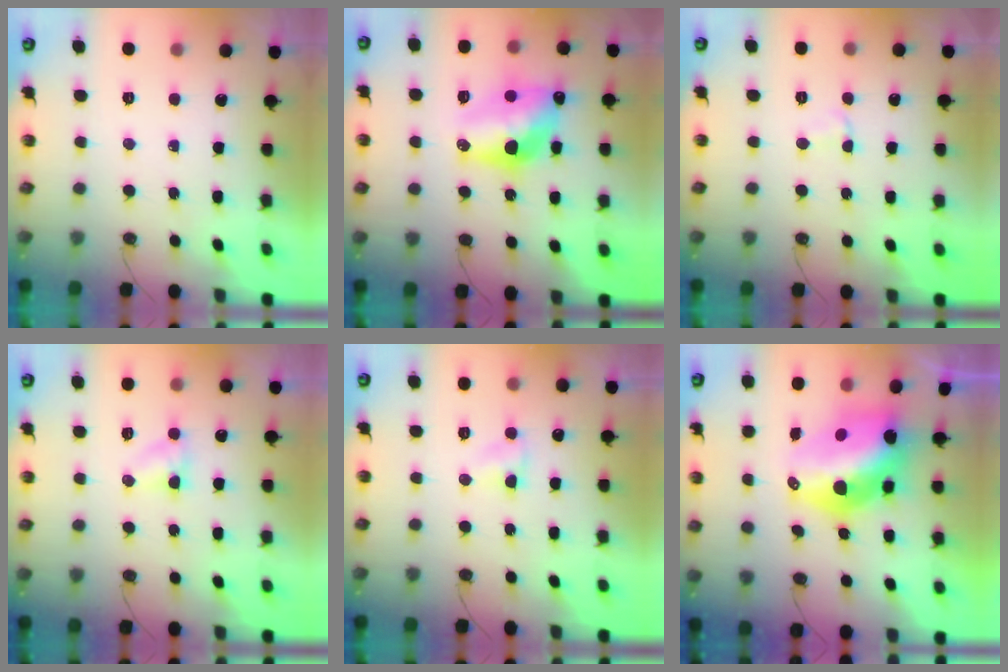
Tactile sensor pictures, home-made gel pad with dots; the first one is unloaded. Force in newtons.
{"total": 13.8, "press": 13.8, "slide": 0.8}
{"total": 2.8, "press": 2.7, "slide": 0.3}
{"total": 3.3, "press": 3.3, "slide": 0.3}
{"total": 3.8, "press": 3.8, "slide": 0.6}
{"total": 14.1, "press": 14.0, "slide": 1.2}